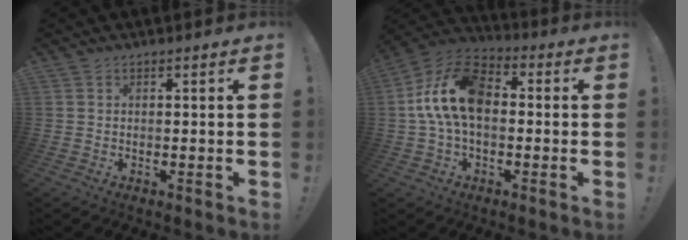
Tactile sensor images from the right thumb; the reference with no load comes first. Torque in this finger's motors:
{"motor_torque": [0.66, 1.48, 1.78, -0.41, 0.15]}